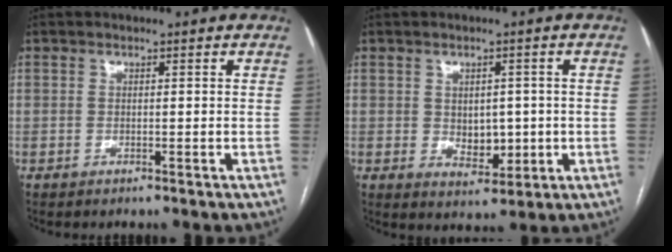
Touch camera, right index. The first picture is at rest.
{"total": 5.2, "force": [-0.2, 3.3, 4.0], "torque": [-0.054, 0.000, 0.010]}